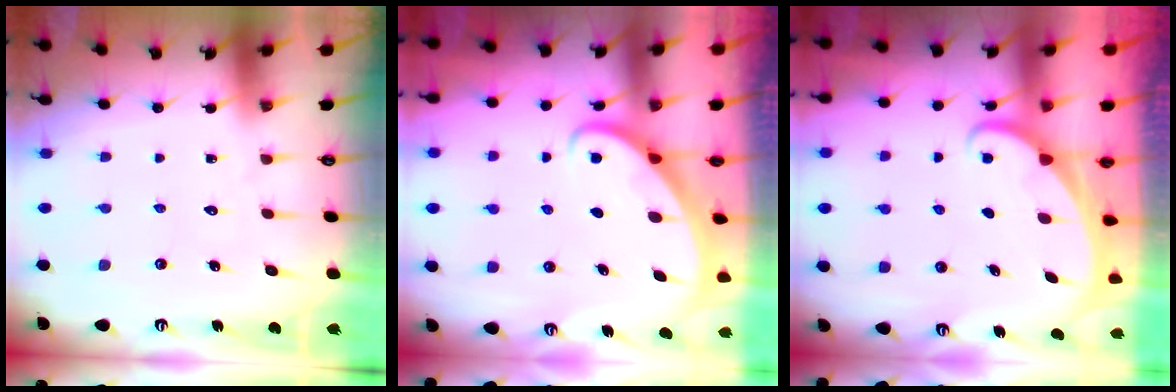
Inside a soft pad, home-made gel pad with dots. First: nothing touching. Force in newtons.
{"total": 2.7, "press": 2.7, "slide": 0.2}
{"total": 1.5, "press": 1.5, "slide": 0.1}